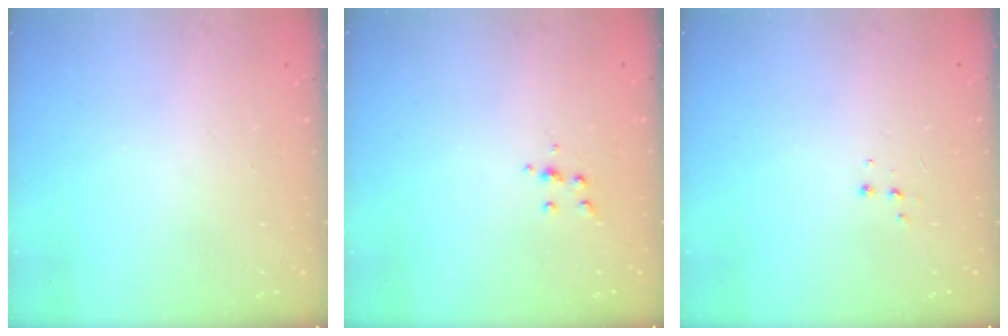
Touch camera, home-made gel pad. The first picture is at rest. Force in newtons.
{"total": 4.0, "press": 3.9, "slide": 0.9}
{"total": 3.3, "press": 3.2, "slide": 0.4}